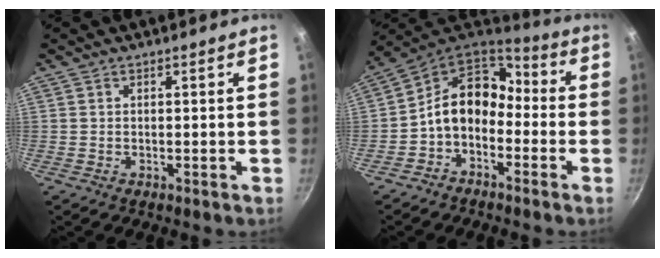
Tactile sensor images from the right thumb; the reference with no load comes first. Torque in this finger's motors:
{"motor_torque": [1.74, 1.97, 1.47, -0.73, 0.10]}